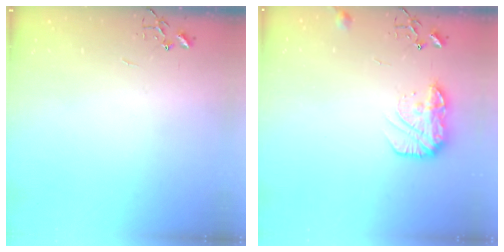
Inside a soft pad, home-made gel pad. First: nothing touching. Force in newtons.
{"total": 12.8, "press": 12.8, "slide": 0.7}